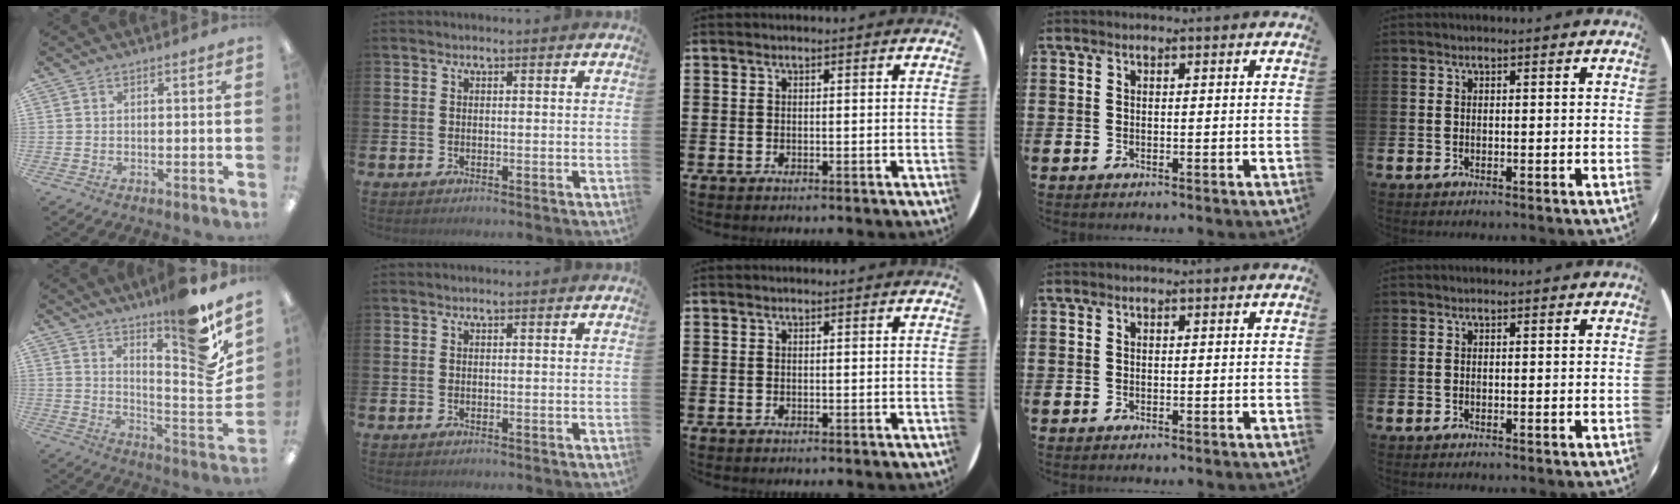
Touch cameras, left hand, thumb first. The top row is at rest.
{"thumb": {"total": 15.1, "force": [11.1, 2.1, 10.1], "torque": [-0.127, -0.110, 0.172]}}